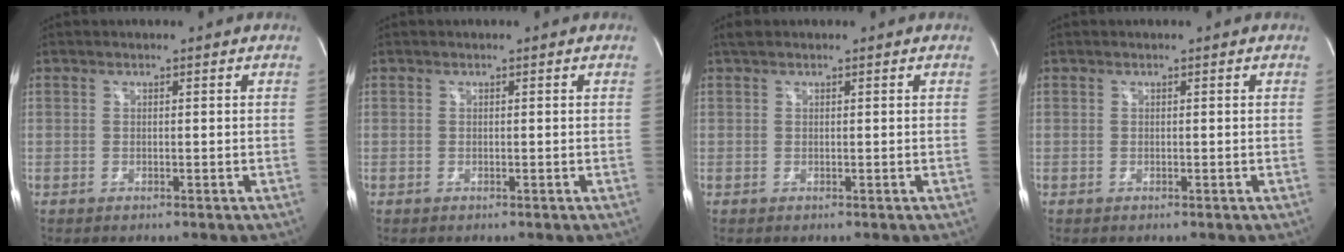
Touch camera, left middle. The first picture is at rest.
{"total": 0.0}
{"total": 1.1, "force": [0.9, 0.4, 0.4], "torque": [-0.013, 0.015, 0.017]}
{"total": 0.0}